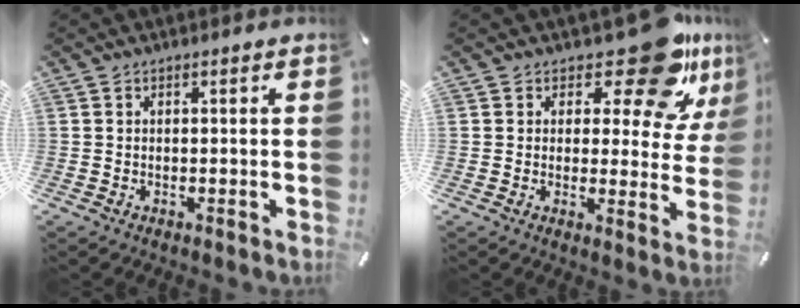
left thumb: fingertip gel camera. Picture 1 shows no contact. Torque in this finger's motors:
{"motor_torque": [1.47, 1.08, 0.85, -0.91, 0.05]}